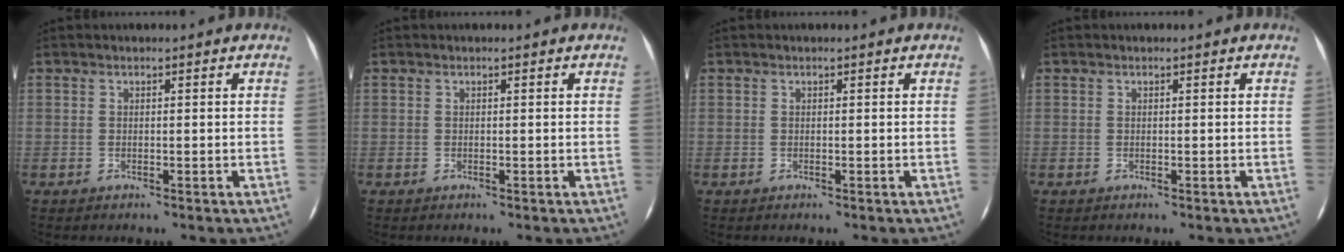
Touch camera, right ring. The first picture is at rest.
{"total": 0.0}
{"total": 0.0}
{"total": 0.0}